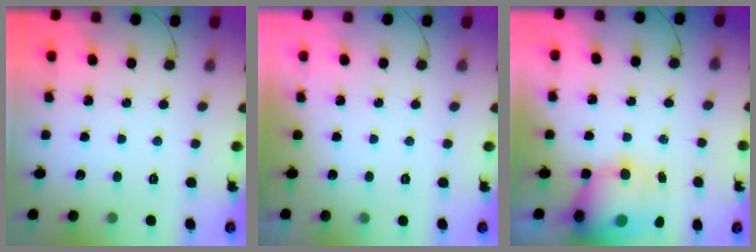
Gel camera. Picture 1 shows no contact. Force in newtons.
{"total": 0.0}
{"total": 13.2, "press": 12.8, "slide": 3.1}